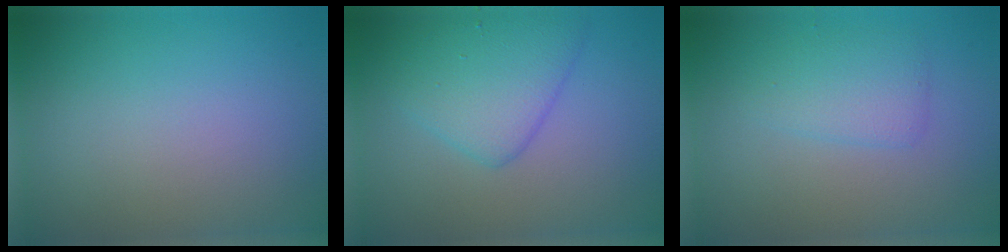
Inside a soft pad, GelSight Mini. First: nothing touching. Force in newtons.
{"total": 4.5, "press": 4.5, "slide": 0.2}
{"total": 2.2, "press": 2.2, "slide": 0.0}